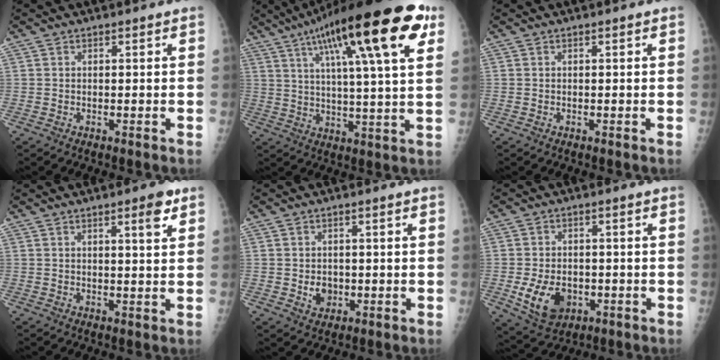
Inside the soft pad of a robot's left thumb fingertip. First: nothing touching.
{"total": 24.9, "force": [11.9, 5.3, 21.2], "torque": [-0.326, -0.006, 0.180]}
{"total": 0.0}
{"total": 4.0, "force": [2.2, 0.7, 3.3], "torque": [-0.043, -0.012, 0.031]}
{"total": 3.3, "force": [-0.4, 2.7, 1.7], "torque": [-0.013, 0.001, 0.001]}
{"total": 8.7, "force": [-2.4, 6.2, 5.6], "torque": [-0.085, 0.004, -0.027]}